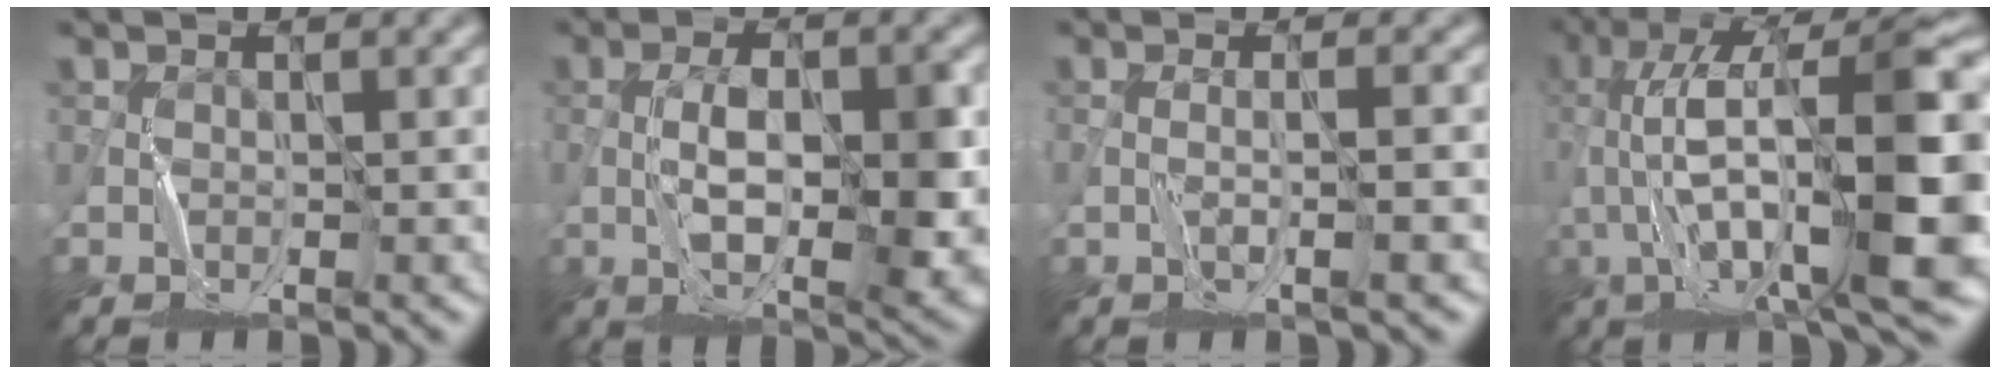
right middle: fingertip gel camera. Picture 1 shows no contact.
{"total": 8.2, "force": [-0.9, 2.9, 7.6], "torque": [-0.126, -0.005, -0.008]}
{"total": 1.7, "force": [-0.3, -0.1, 1.6], "torque": [-0.014, 0.006, -0.011]}
{"total": 15.7, "force": [-0.3, 4.9, 14.9], "torque": [-0.268, 0.041, -0.002]}